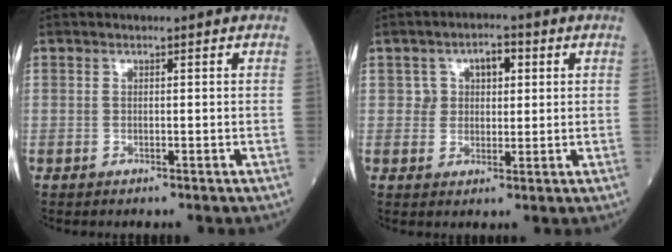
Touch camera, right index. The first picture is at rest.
{"total": 4.7, "force": [1.7, 3.1, 3.1], "torque": [-0.039, 0.011, 0.027]}